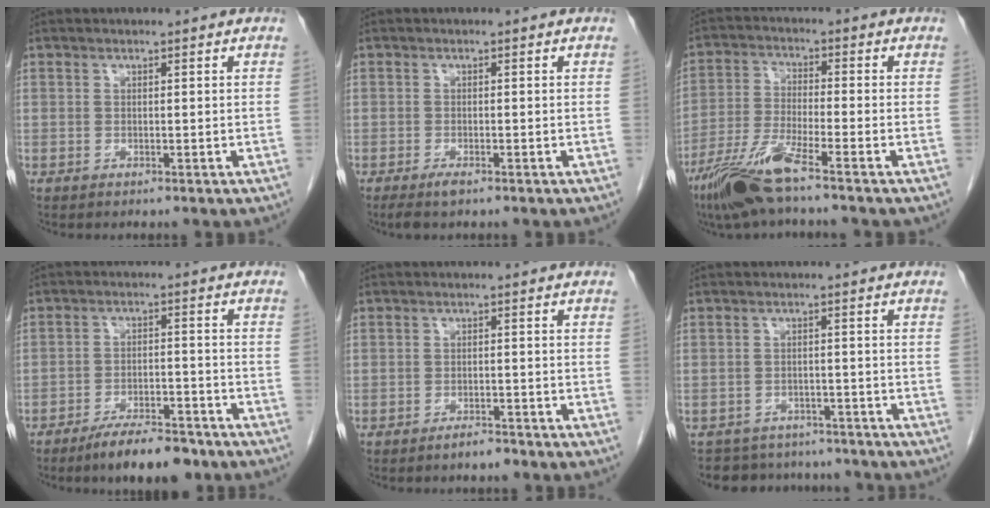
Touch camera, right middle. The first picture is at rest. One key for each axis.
{"total": 1.9, "fx": -1.3, "fy": 0.4, "fz": 1.4, "tx": -0.032, "ty": -0.005, "tz": -0.023}
{"total": 9.1, "fx": -6.4, "fy": 0.2, "fz": 6.5, "tx": -0.143, "ty": -0.025, "tz": -0.127}
{"total": 8.6, "fx": -6.8, "fy": 2.1, "fz": 5.0, "tx": -0.079, "ty": -0.010, "tz": -0.111}
{"total": 1.9, "fx": -1.7, "fy": 0.4, "fz": 0.9, "tx": -0.020, "ty": -0.003, "tz": -0.024}
{"total": 8.1, "fx": -7.4, "fy": 3.4, "fz": 0.6, "tx": -0.003, "ty": 0.017, "tz": -0.092}